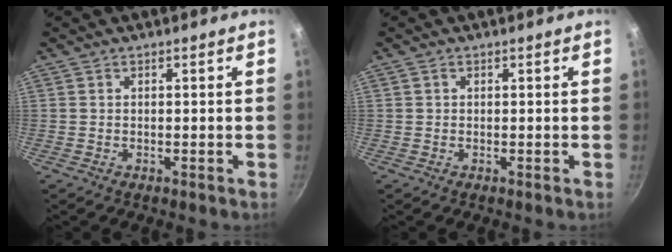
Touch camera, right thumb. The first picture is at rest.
{"total": 0.6, "force": [0.2, 0.5, 0.2], "torque": [-0.002, 0.004, 0.002]}